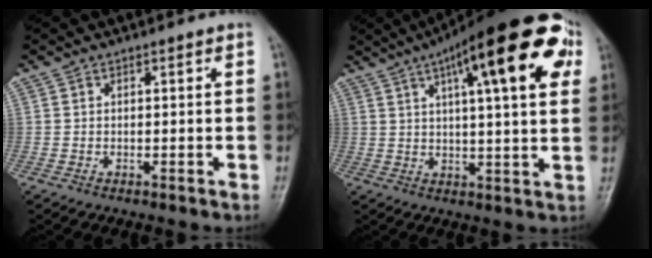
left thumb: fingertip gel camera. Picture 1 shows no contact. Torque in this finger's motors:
{"motor_torque": [0.83, 0.88, 1.75, -1.02, 0.25]}